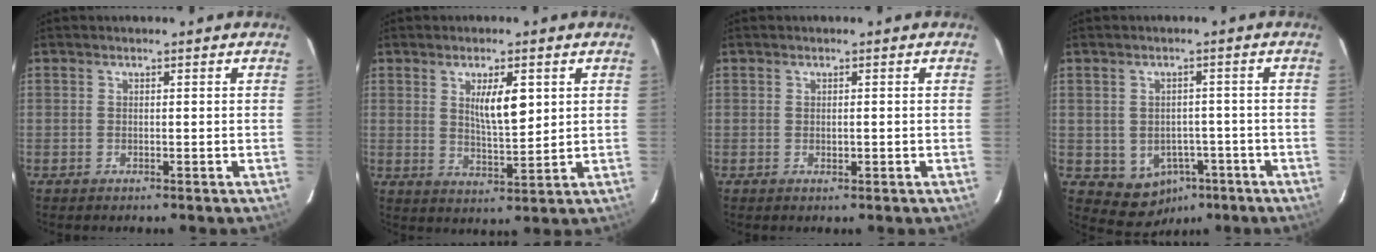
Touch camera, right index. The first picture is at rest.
{"total": 6.5, "force": [2.1, 1.7, 5.9], "torque": [-0.100, -0.005, 0.040]}
{"total": 0.8, "force": [-0.1, 0.3, 0.7], "torque": [-0.012, -0.001, 0.002]}
{"total": 7.0, "force": [-2.6, 5.8, 2.8], "torque": [-0.043, 0.012, -0.020]}